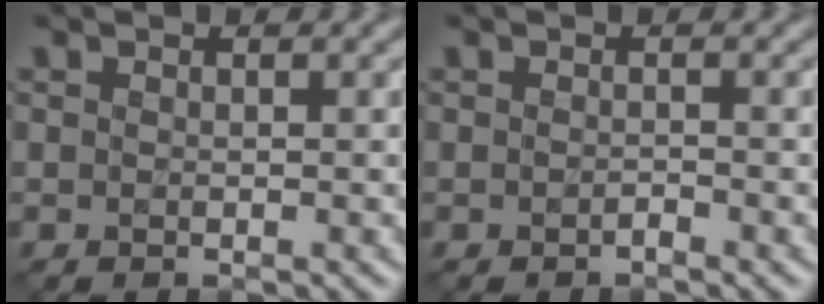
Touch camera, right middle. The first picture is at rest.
{"total": 0.6, "force": [-0.6, 0.1, 0.2], "torque": [-0.003, -0.001, -0.014]}